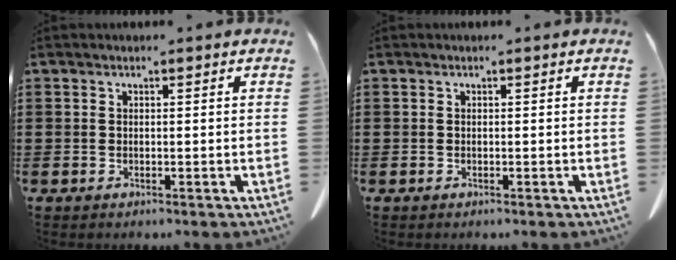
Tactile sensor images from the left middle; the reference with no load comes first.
{"total": 0.0}